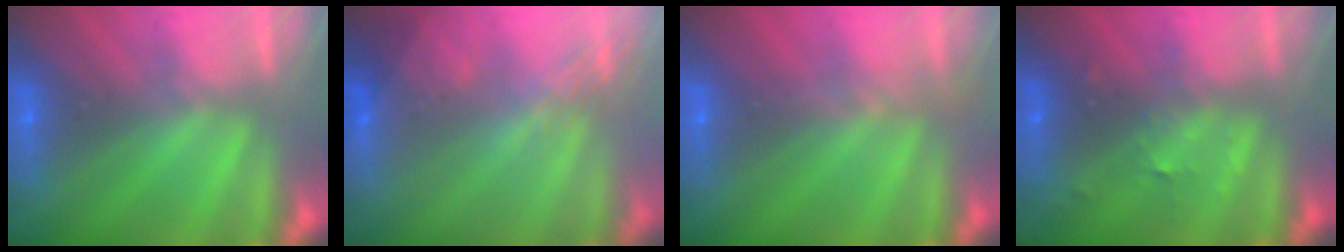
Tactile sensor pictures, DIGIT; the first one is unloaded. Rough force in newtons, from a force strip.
{"total": 2.9}
{"total": 3.4}
{"total": 2.9}